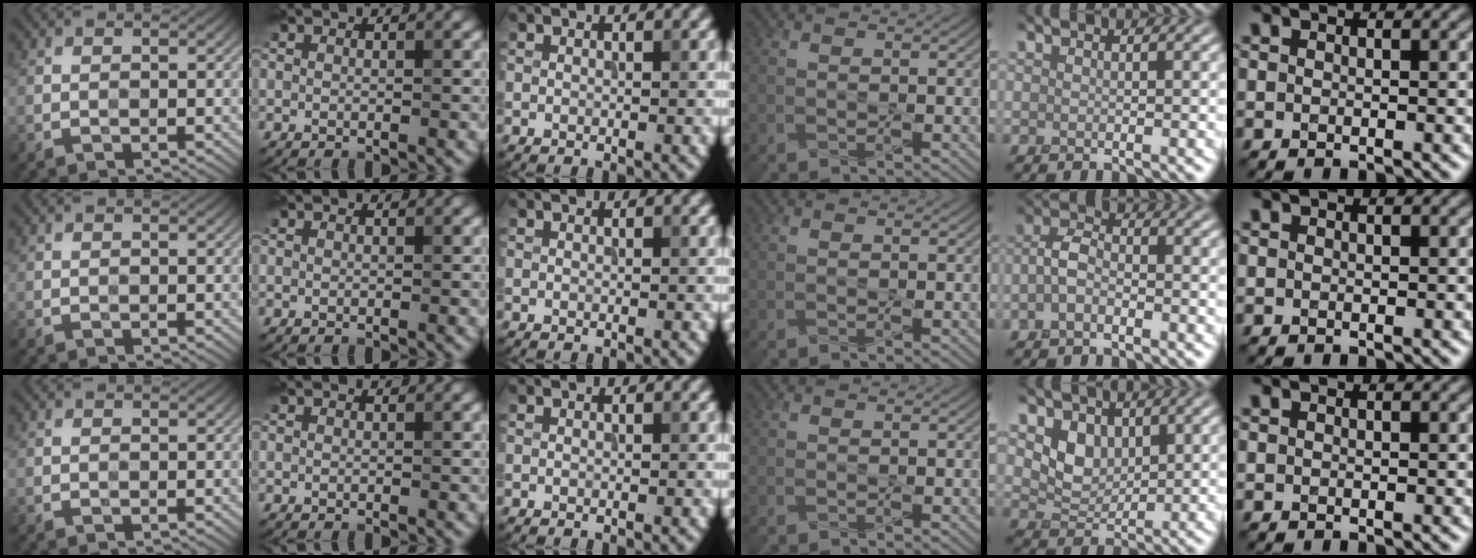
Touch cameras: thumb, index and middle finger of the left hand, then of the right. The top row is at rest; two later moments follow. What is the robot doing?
{"motion": "press", "object": "sticky note"}